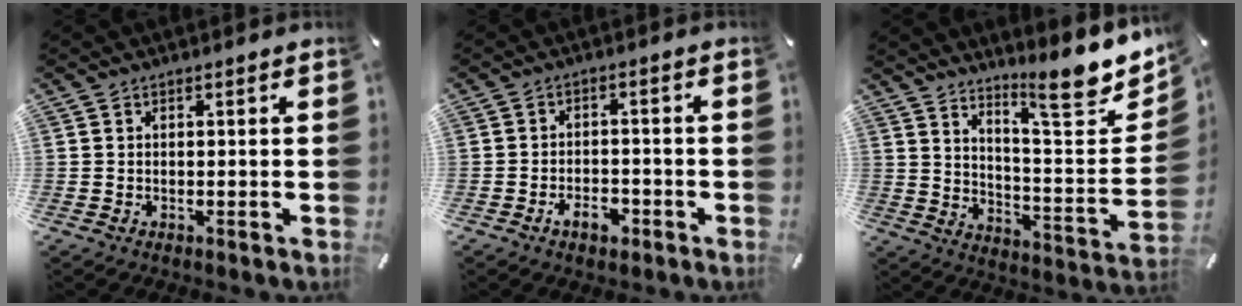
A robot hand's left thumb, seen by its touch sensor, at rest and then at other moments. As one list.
[{"total": 4.9, "force": [-2.9, 2.9, 2.8], "torque": [-0.048, 0.013, -0.051]}, {"total": 14.9, "force": [12.3, 3.3, 7.8], "torque": [-0.096, -0.115, 0.203]}]